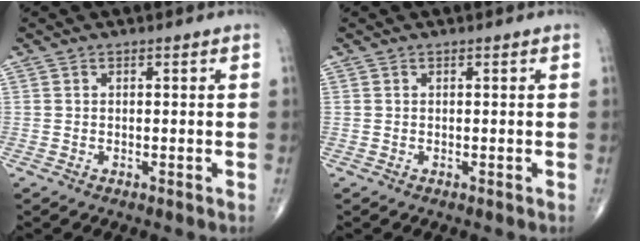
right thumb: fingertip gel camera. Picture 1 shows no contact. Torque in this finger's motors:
{"motor_torque": [-0.01, 0.00, 0.05, 0.05, 0.00]}